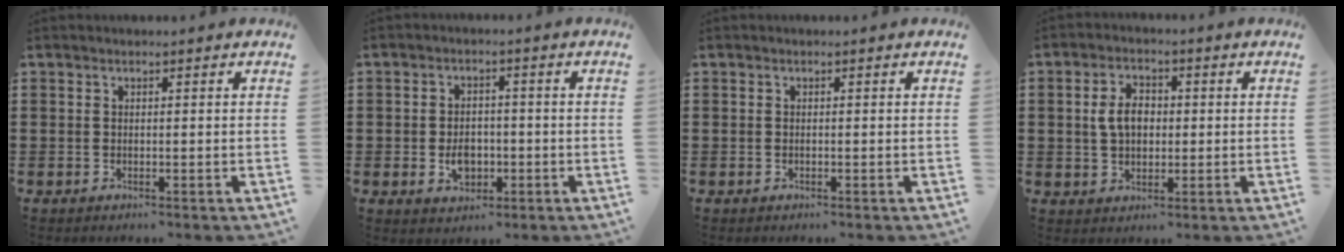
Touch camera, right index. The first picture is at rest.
{"total": 4.1, "force": [-1.0, 3.0, 2.6], "torque": [-0.045, 0.002, -0.021]}
{"total": 0.0}
{"total": 5.1, "force": [0.4, 3.4, 3.7], "torque": [-0.088, 0.012, 0.001]}